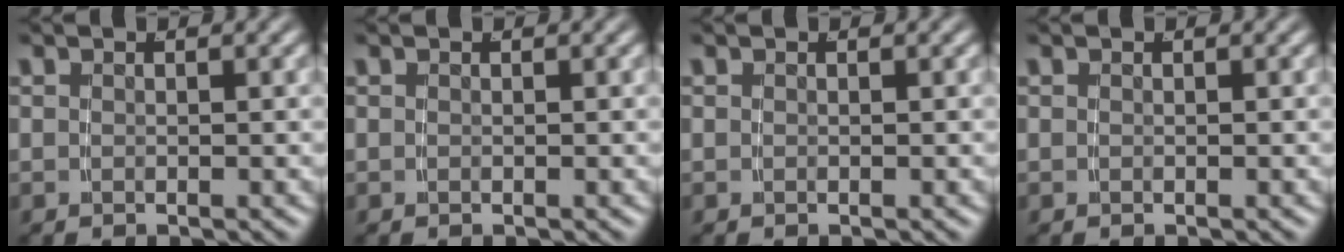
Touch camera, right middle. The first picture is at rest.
{"total": 0.0}
{"total": 0.0}
{"total": 0.0}